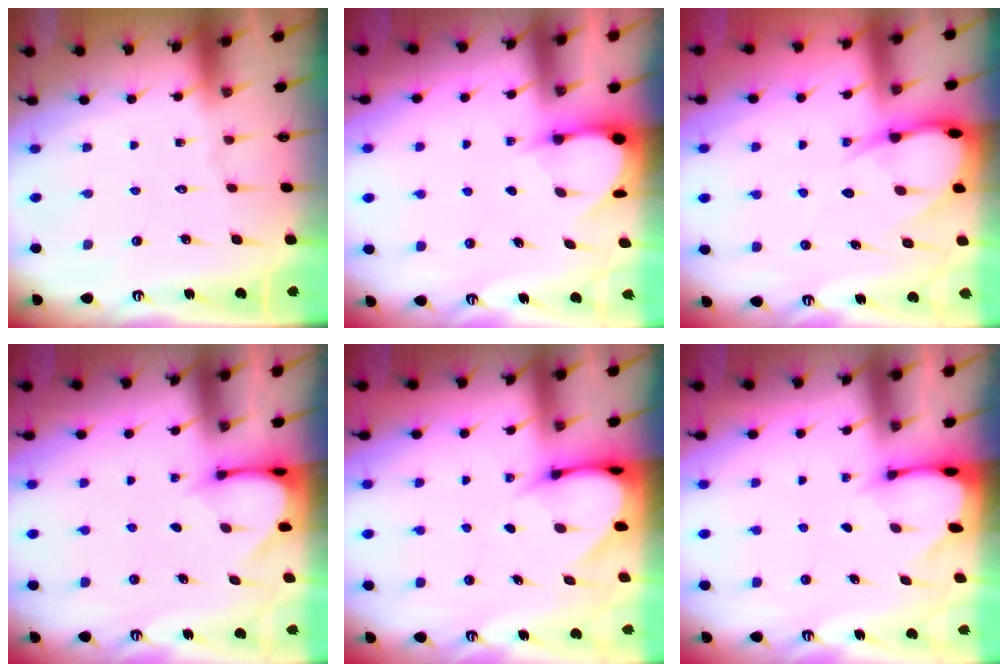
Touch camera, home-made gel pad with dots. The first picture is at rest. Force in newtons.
{"total": 3.3, "press": 3.3, "slide": 0.4}
{"total": 9.1, "press": 9.1, "slide": 1.0}
{"total": 3.4, "press": 3.4, "slide": 0.3}
{"total": 4.3, "press": 4.2, "slide": 0.3}
{"total": 2.0, "press": 2.0, "slide": 0.1}